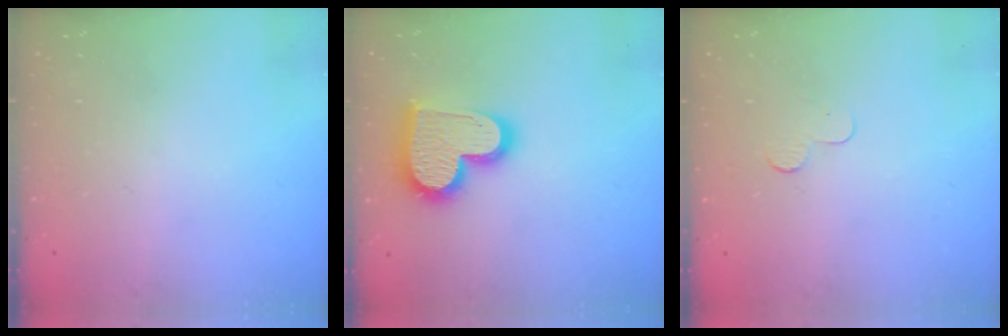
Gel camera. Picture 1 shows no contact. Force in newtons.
{"total": 17.9, "press": 17.8, "slide": 1.3}
{"total": 2.3, "press": 2.3, "slide": 0.2}